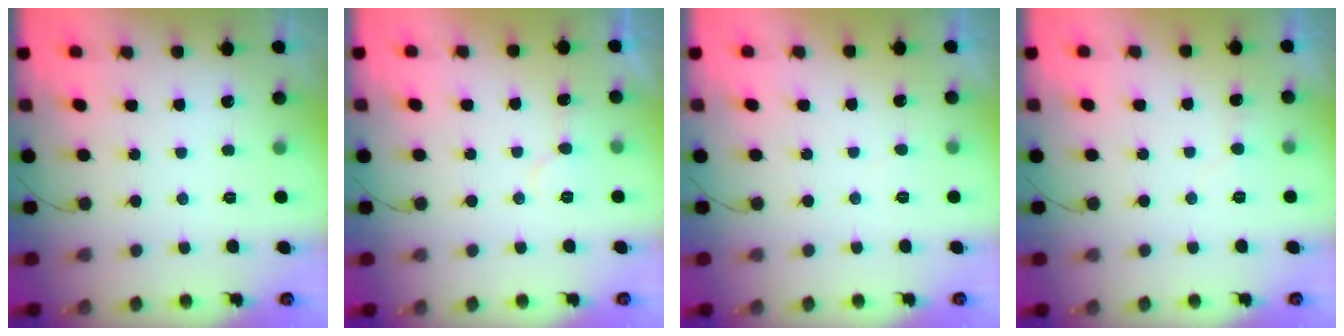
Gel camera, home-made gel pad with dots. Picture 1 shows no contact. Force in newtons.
{"total": 7.2, "press": 7.2, "slide": 0.4}
{"total": 2.7, "press": 2.7, "slide": 0.2}
{"total": 5.3, "press": 5.3, "slide": 0.5}